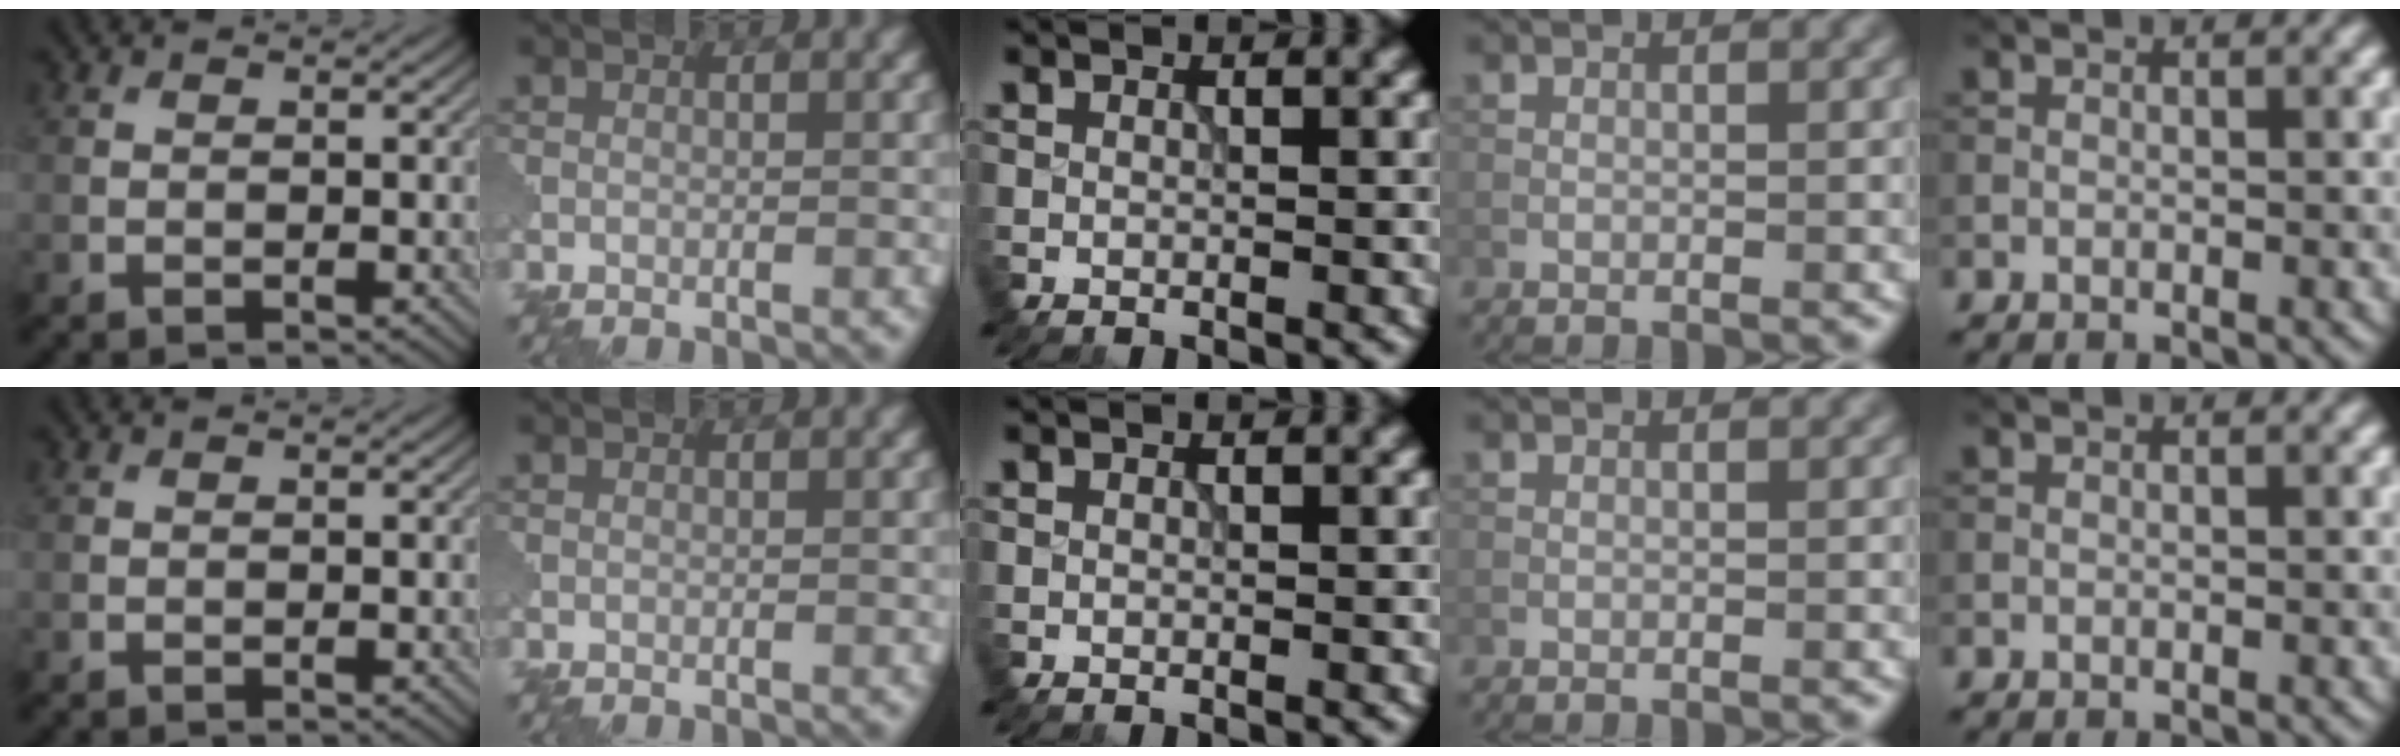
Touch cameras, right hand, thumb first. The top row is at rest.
{}